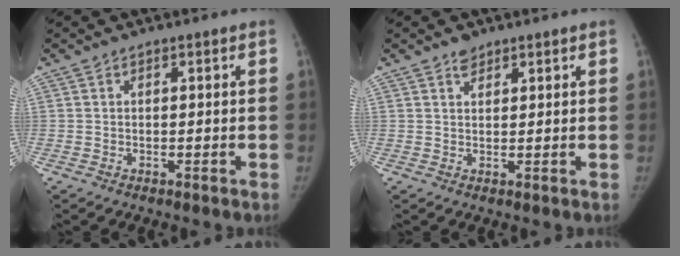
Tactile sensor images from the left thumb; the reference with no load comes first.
{"total": 1.9, "force": [1.5, 1.1, 0.4], "torque": [0.005, -0.010, 0.023]}